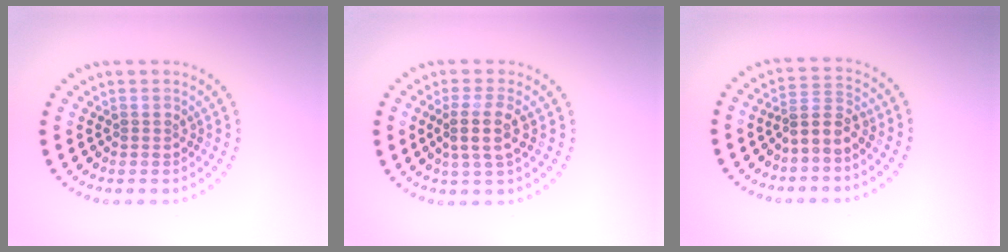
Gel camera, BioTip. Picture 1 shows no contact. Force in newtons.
{"total": 2.9, "press": 2.6, "slide": 1.4}
{"total": 2.4, "press": 2.0, "slide": 1.4}